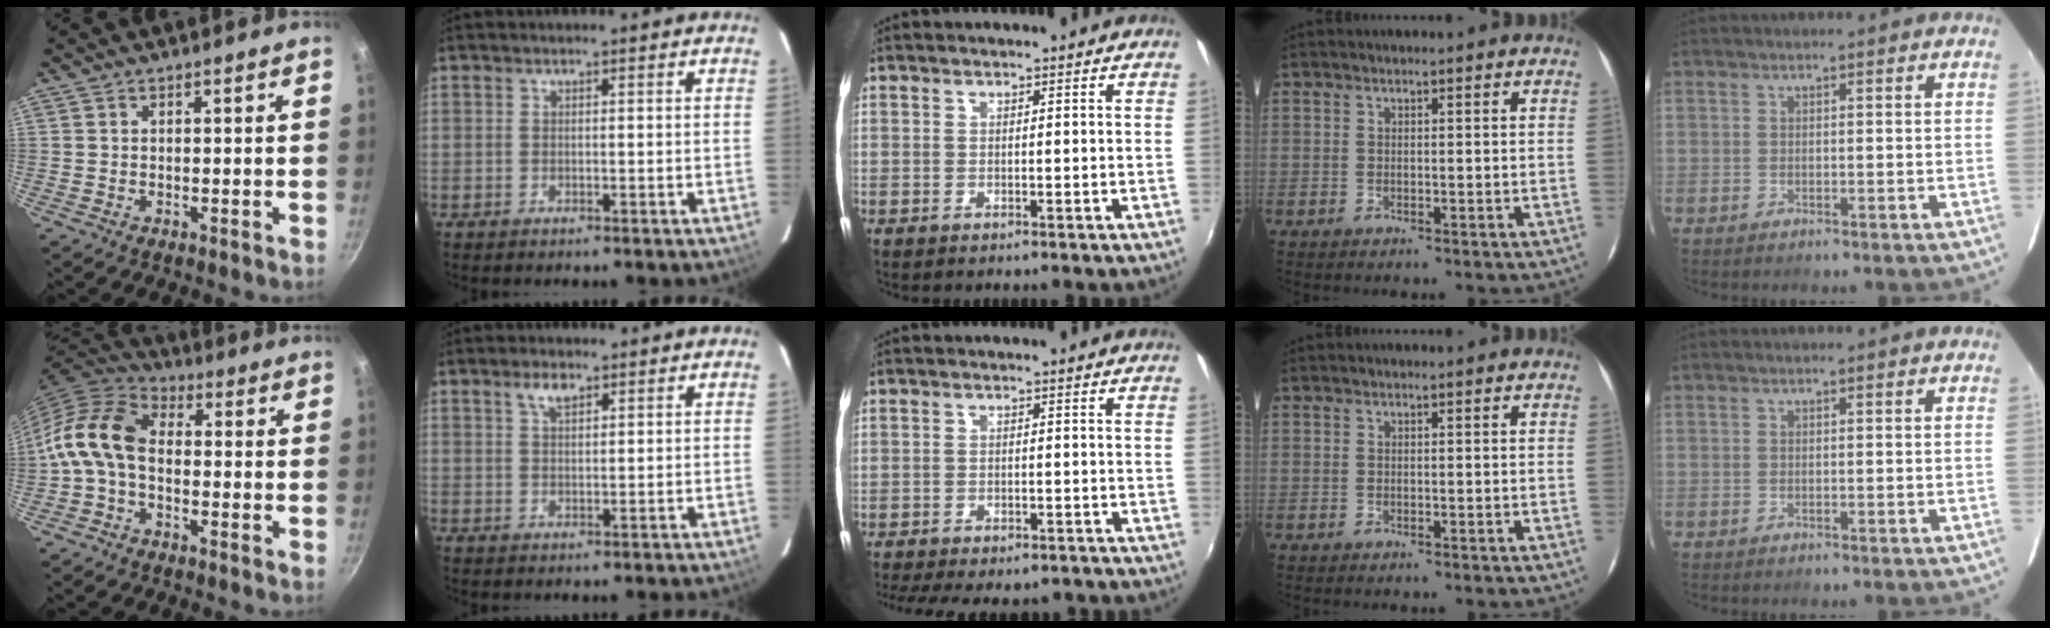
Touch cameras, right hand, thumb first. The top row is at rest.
{"thumb": {"total": 11.3, "force": [-1.6, 7.3, 8.4], "torque": [-0.157, 0.039, -0.054]}, "index": {"total": 2.8, "force": [1.7, 1.3, 1.8], "torque": [-0.033, 0.006, 0.032]}, "middle": {"total": 12.7, "force": [-10.8, 3.9, 5.5], "torque": [-0.122, -0.024, -0.145]}}